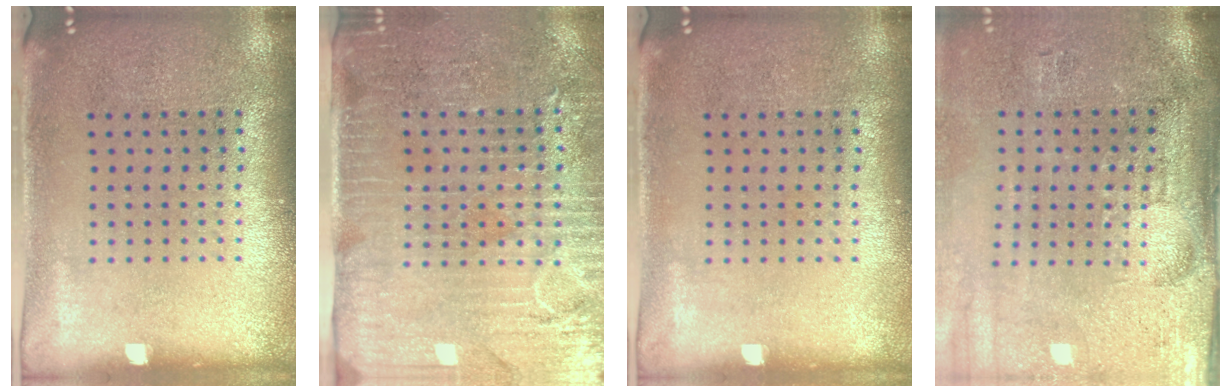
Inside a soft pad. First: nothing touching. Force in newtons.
{"total": 3.6, "press": 3.3, "slide": 1.5}
{"total": 0.0}
{"total": 4.7, "press": 3.9, "slide": 2.6}